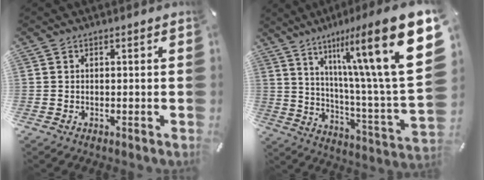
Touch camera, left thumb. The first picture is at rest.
{"total": 27.2, "force": [13.0, 5.7, 23.2], "torque": [-0.358, -0.089, 0.203]}